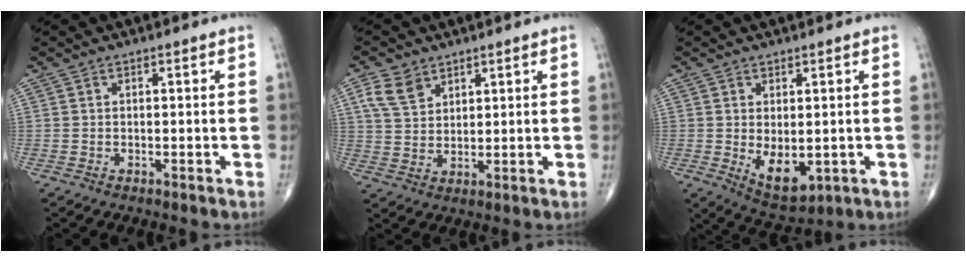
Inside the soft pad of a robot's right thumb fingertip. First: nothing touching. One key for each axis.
{"total": 6.1, "fx": 3.5, "fy": 4.0, "fz": 3.0, "tx": -0.046, "ty": -0.012, "tz": 0.072}
{"total": 7.7, "fx": -1.0, "fy": 4.2, "fz": 6.4, "tx": -0.086, "ty": -0.014, "tz": 0.002}